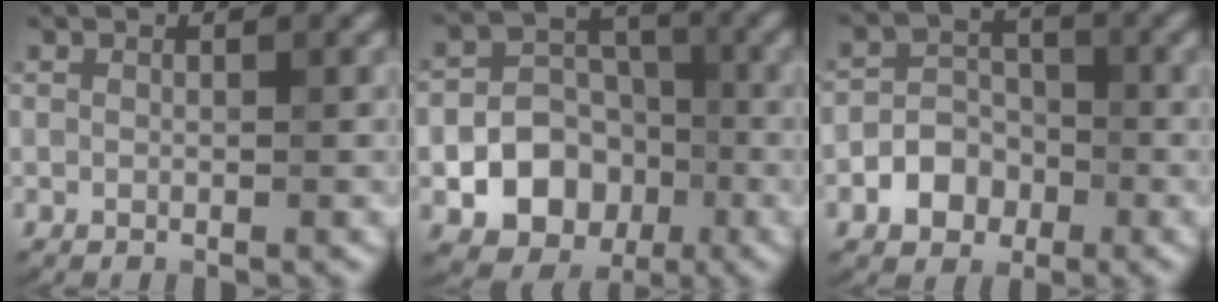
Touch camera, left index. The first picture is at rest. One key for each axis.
{"total": 9.3, "fx": -3.0, "fy": 8.0, "fz": 3.8, "tx": -0.040, "ty": -0.001, "tz": -0.075}
{"total": 3.6, "fx": -1.6, "fy": 2.9, "fz": 1.6, "tx": -0.005, "ty": 0.007, "tz": -0.039}